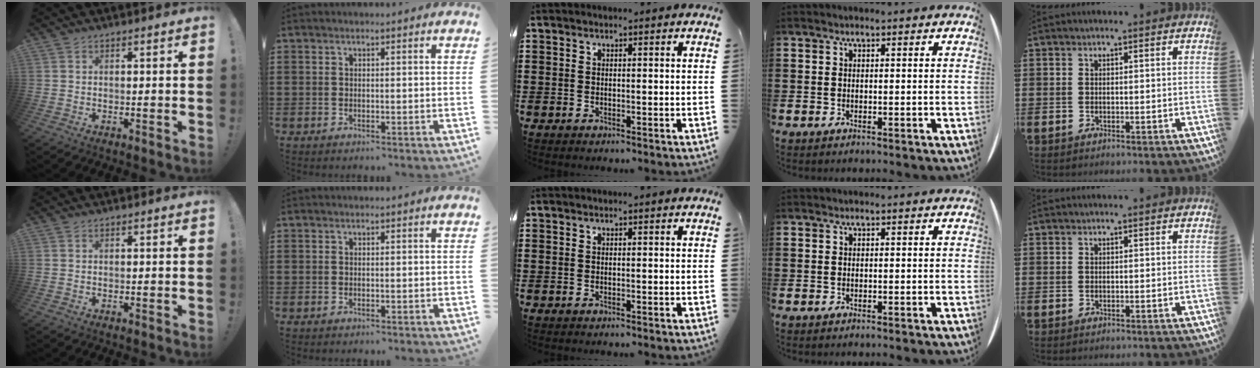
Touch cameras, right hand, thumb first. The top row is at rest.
{}